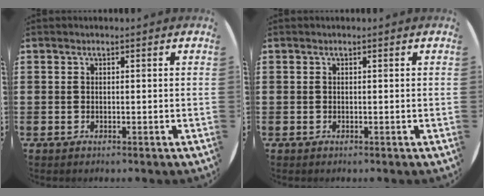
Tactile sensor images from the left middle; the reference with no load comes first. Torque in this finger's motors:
{"motor_torque": [0.00, 0.00, 0.04, 0.00]}